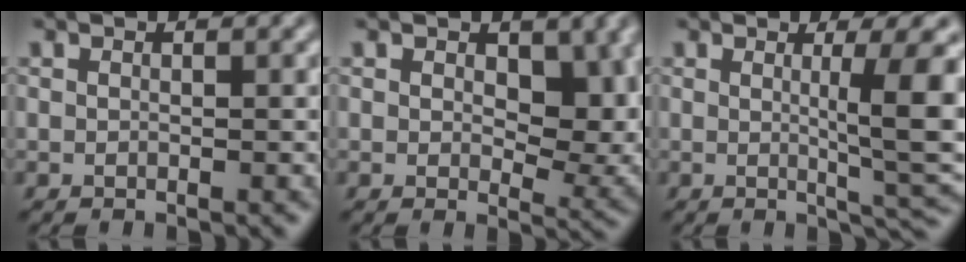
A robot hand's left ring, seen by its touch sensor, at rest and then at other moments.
{"total": 6.6, "force": [1.2, 3.9, 5.2], "torque": [-0.066, -0.010, 0.023]}
{"total": 6.8, "force": [0.6, 1.4, 6.6], "torque": [-0.080, -0.006, 0.011]}